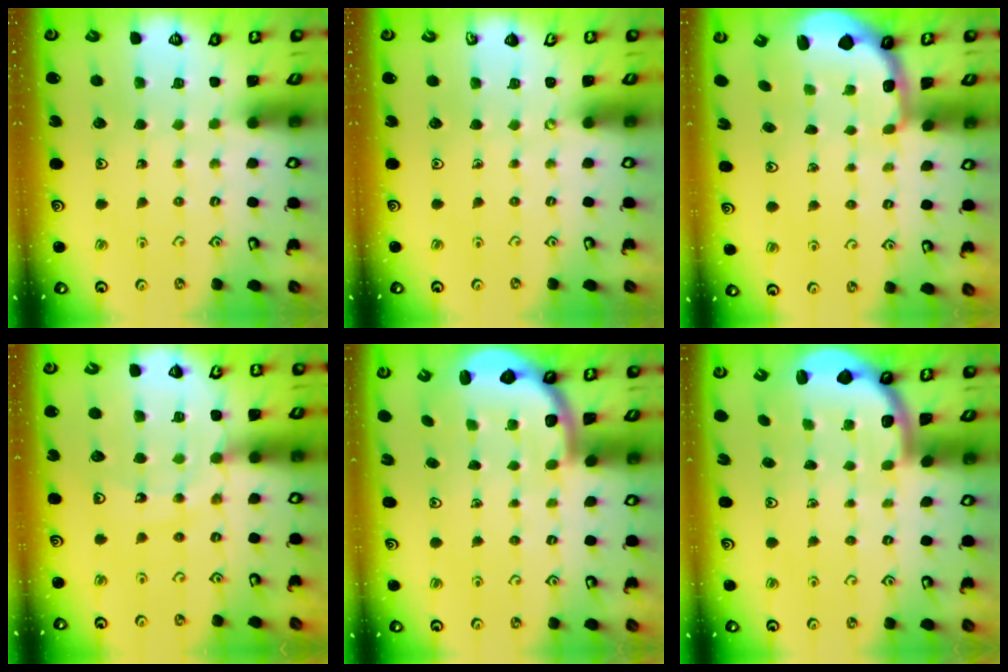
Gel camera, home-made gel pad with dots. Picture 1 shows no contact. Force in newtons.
{"total": 0.0}
{"total": 2.5, "press": 1.2, "slide": 2.1}
{"total": 12.8, "press": 12.5, "slide": 2.9}
{"total": 2.8, "press": 2.2, "slide": 1.8}
{"total": 2.5, "press": 2.2, "slide": 1.1}